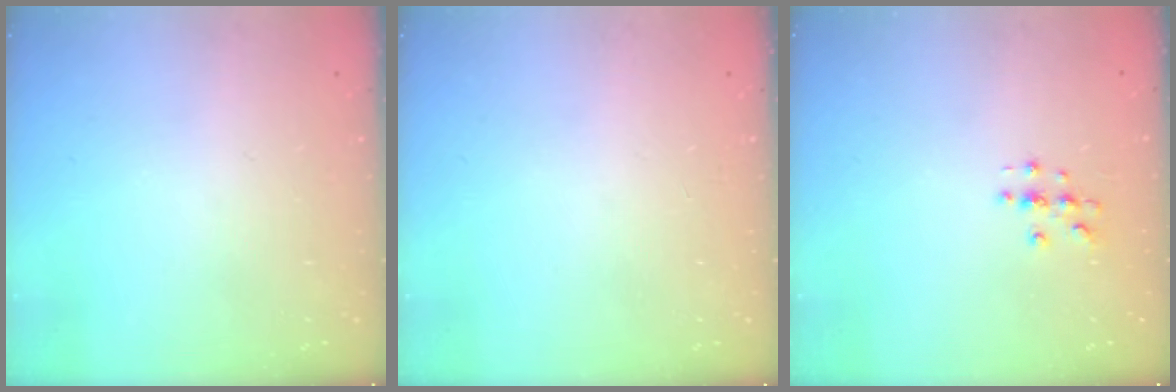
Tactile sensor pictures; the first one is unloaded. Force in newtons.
{"total": 0.0}
{"total": 2.7, "press": 2.7, "slide": 0.3}